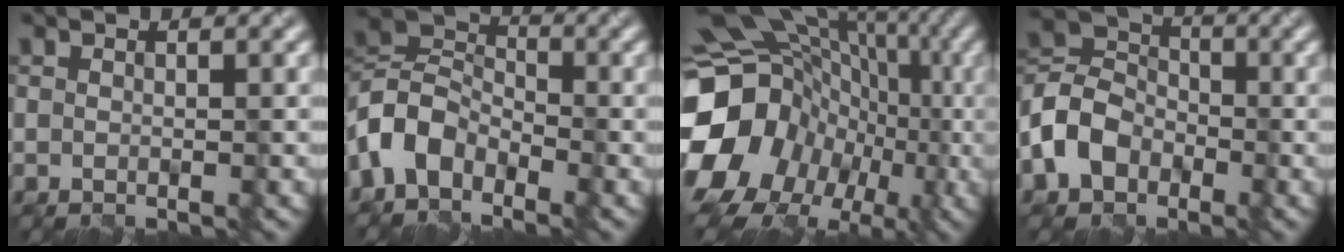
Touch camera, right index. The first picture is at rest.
{"total": 6.0, "force": [-3.3, 3.9, 3.1], "torque": [-0.069, 0.007, -0.080]}
{"total": 18.7, "force": [-3.3, 15.4, 10.0], "torque": [-0.190, -0.001, -0.054]}
{"total": 5.9, "force": [-2.7, 4.5, 2.6], "torque": [-0.053, 0.010, -0.071]}